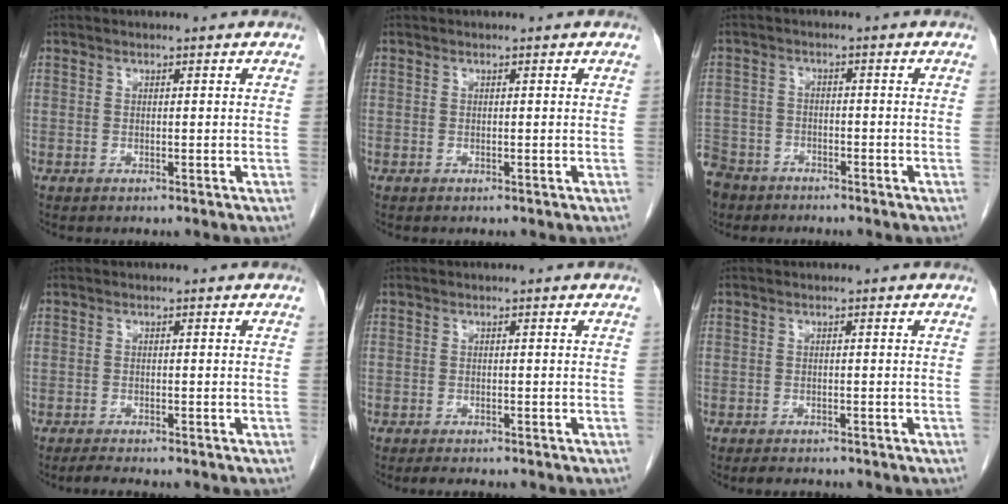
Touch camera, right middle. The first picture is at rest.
{"total": 0.0}
{"total": 11.0, "force": [-7.7, 7.3, 2.9], "torque": [-0.106, -0.006, -0.134]}
{"total": 1.8, "force": [-1.6, 0.0, 0.8], "torque": [-0.022, -0.007, -0.028]}
{"total": 2.1, "force": [-1.8, 0.5, 1.0], "torque": [-0.019, -0.006, -0.023]}
{"total": 2.4, "force": [-2.1, 0.8, 0.9], "torque": [-0.020, -0.006, -0.026]}